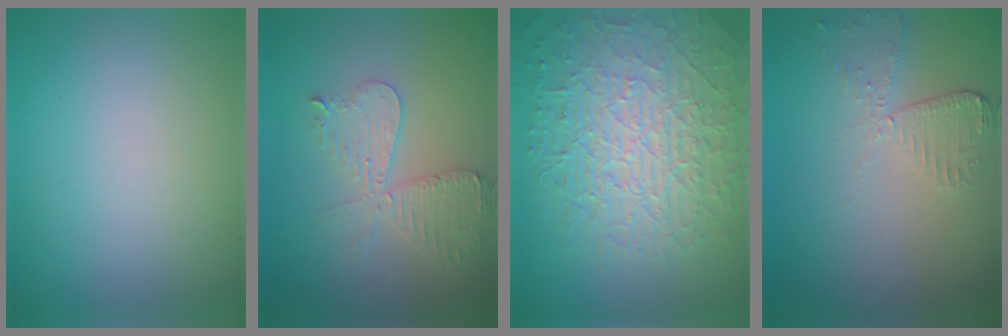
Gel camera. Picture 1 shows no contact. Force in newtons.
{"total": 4.1, "press": 3.6, "slide": 2.0}
{"total": 10.0, "press": 6.5, "slide": 7.6}
{"total": 2.5, "press": 2.3, "slide": 1.2}